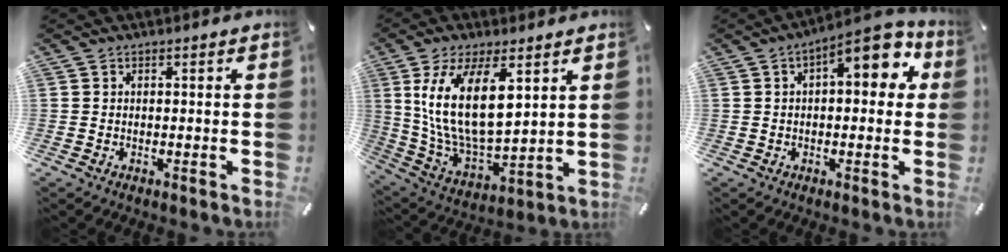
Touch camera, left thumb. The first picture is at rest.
{"total": 17.3, "force": [6.1, 8.2, 13.9], "torque": [-0.289, -0.025, 0.102]}
{"total": 10.1, "force": [3.6, 4.5, 8.3], "torque": [-0.106, -0.019, 0.053]}